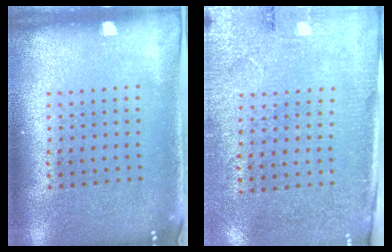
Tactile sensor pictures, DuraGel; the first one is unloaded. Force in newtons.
{"total": 2.8, "press": 2.4, "slide": 1.3}